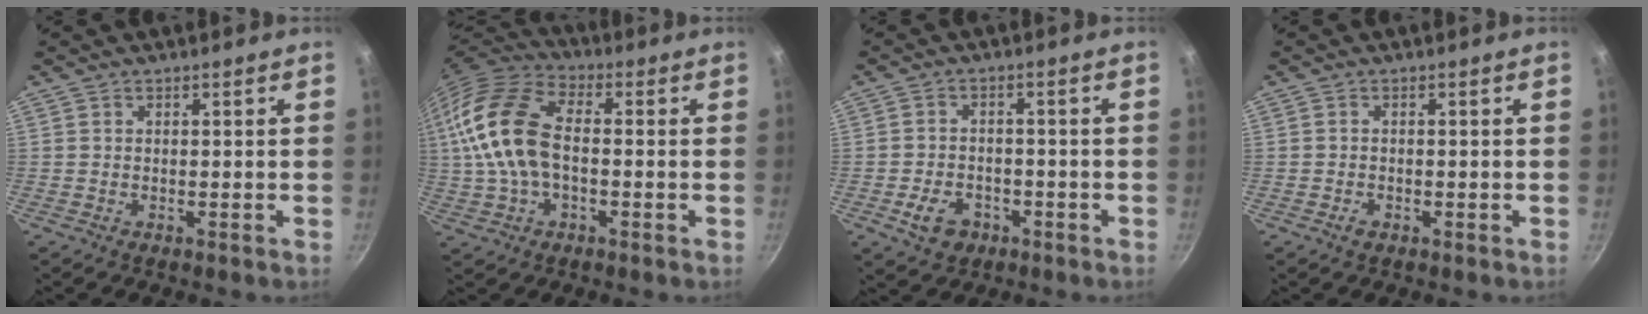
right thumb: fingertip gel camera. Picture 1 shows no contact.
{"total": 16.9, "force": [0.0, 10.1, 13.5], "torque": [-0.266, 0.034, -0.012]}
{"total": 6.2, "force": [-2.7, 4.6, 3.1], "torque": [-0.043, 0.023, -0.040]}
{"total": 1.2, "force": [-0.7, 0.8, 0.7], "torque": [-0.014, 0.002, -0.013]}